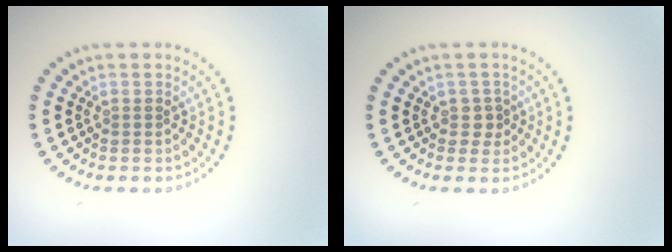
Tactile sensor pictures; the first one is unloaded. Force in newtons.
{"total": 1.2, "press": 1.1, "slide": 0.6}